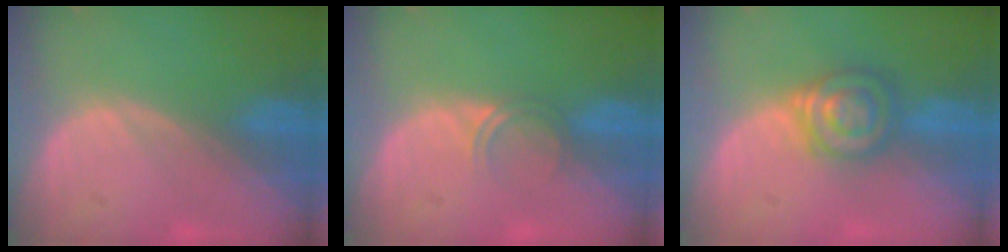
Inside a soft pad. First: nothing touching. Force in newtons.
{"total": 1.8, "press": 1.5, "slide": 1.1}
{"total": 6.2, "press": 5.8, "slide": 2.2}